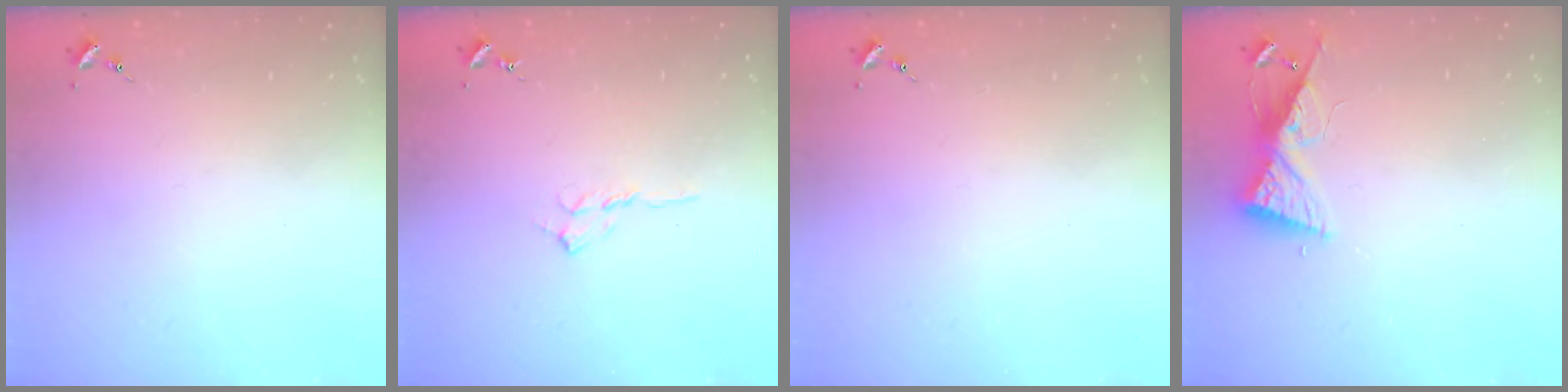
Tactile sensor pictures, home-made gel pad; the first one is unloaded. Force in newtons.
{"total": 5.7, "press": 5.7, "slide": 0.7}
{"total": 0.0}
{"total": 8.2, "press": 8.2, "slide": 0.7}